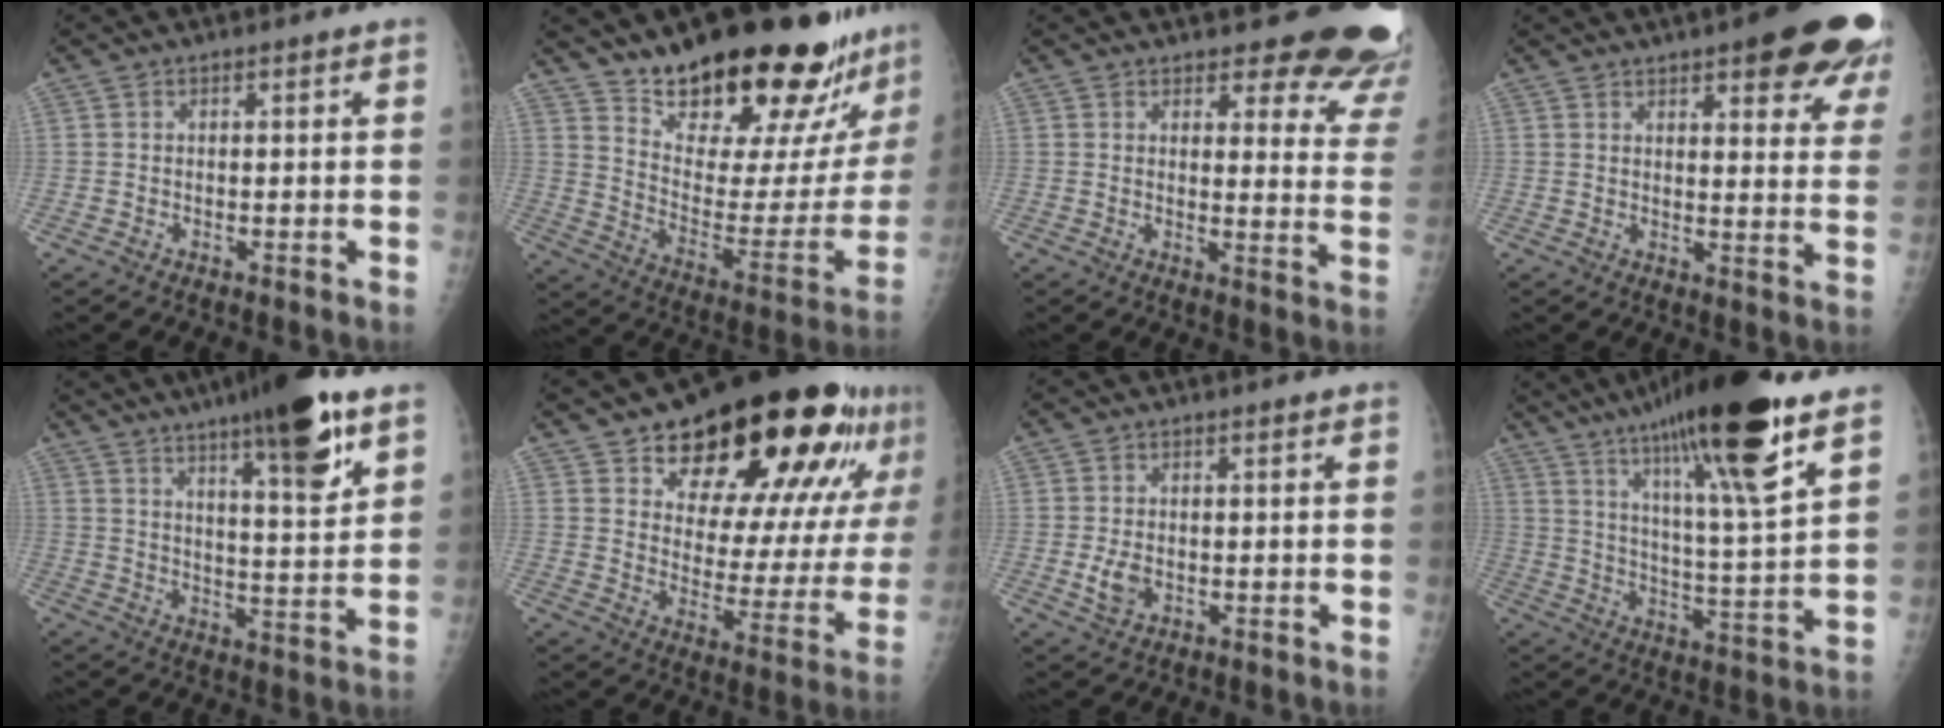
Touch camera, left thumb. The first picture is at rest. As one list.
[{"total": 27.8, "force": [22.6, 7.6, 14.4], "torque": [-0.181, -0.142, 0.320]}, {"total": 16.2, "force": [14.5, 4.6, 5.6], "torque": [-0.013, -0.120, 0.144]}, {"total": 18.1, "force": [10.9, 5.5, 13.4], "torque": [-0.132, -0.036, 0.123]}, {"total": 16.4, "force": [9.8, 3.1, 12.8], "torque": [-0.177, -0.044, 0.148]}, {"total": 27.7, "force": [17.0, 12.3, 18.1], "torque": [-0.224, -0.059, 0.246]}, {"total": 3.3, "force": [-0.6, 2.2, 2.4], "torque": [-0.047, -0.003, -0.007]}, {"total": 22.6, "force": [14.5, 2.5, 17.2], "torque": [-0.273, -0.050, 0.237]}]